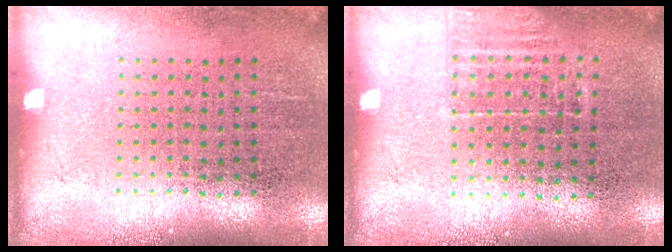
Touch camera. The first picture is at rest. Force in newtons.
{"total": 1.3, "press": 1.1, "slide": 0.6}